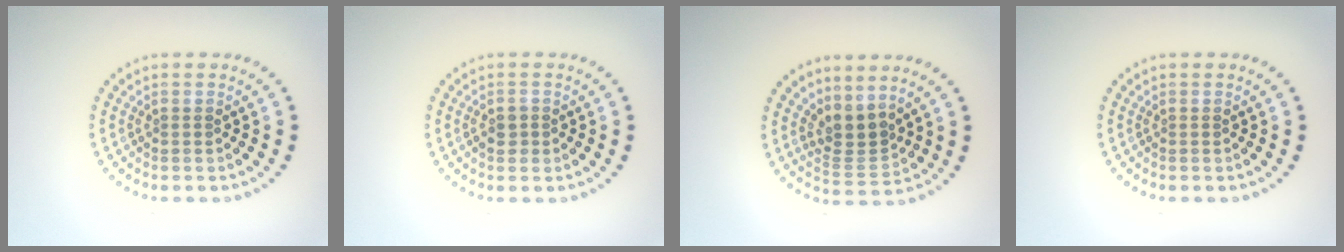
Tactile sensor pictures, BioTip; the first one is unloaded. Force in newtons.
{"total": 1.5, "press": 1.4, "slide": 0.5}
{"total": 2.8, "press": 2.1, "slide": 1.9}
{"total": 0.0}